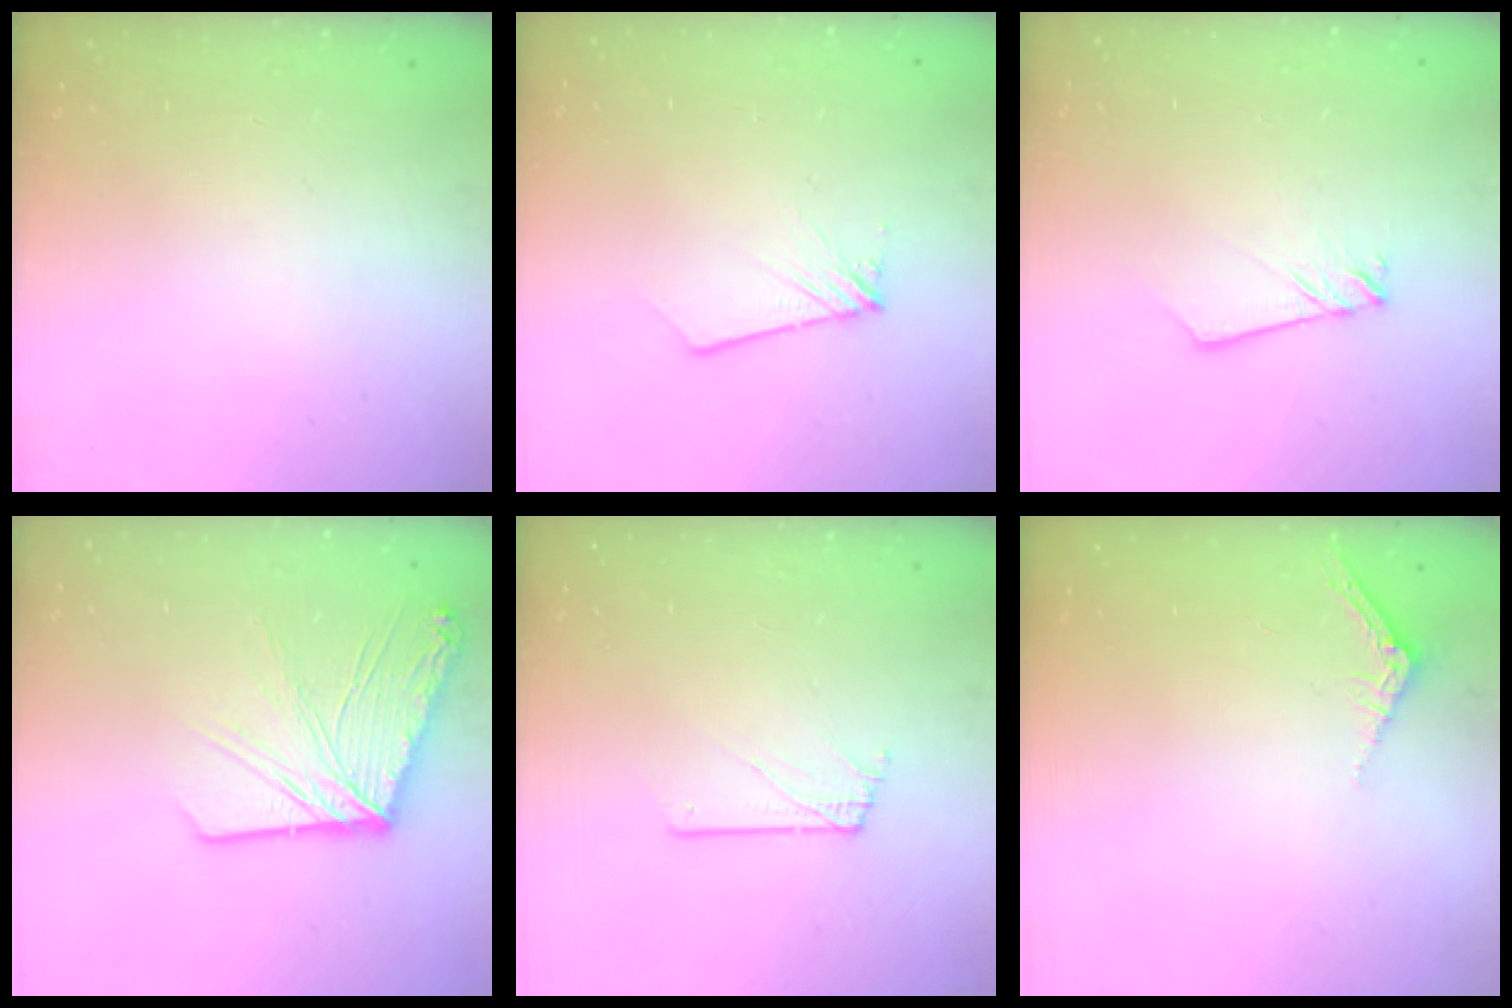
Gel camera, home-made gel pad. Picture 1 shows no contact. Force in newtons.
{"total": 1.7, "press": 1.7, "slide": 0.1}
{"total": 2.4, "press": 2.4, "slide": 0.2}
{"total": 12.8, "press": 12.7, "slide": 1.4}
{"total": 1.5, "press": 1.5, "slide": 0.1}
{"total": 2.5, "press": 2.5, "slide": 0.2}